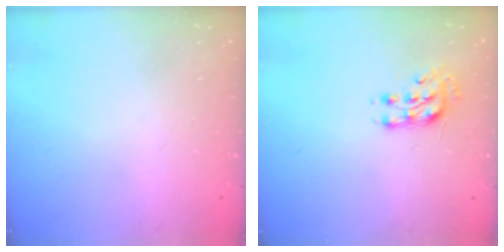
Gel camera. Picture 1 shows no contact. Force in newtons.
{"total": 8.1, "press": 8.0, "slide": 1.0}